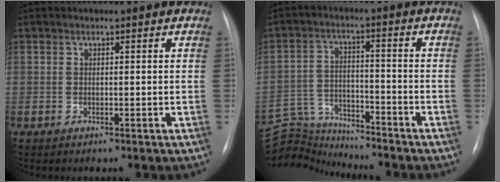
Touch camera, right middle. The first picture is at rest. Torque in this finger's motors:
{"motor_torque": [-0.20, -0.08, -0.32, -0.11]}